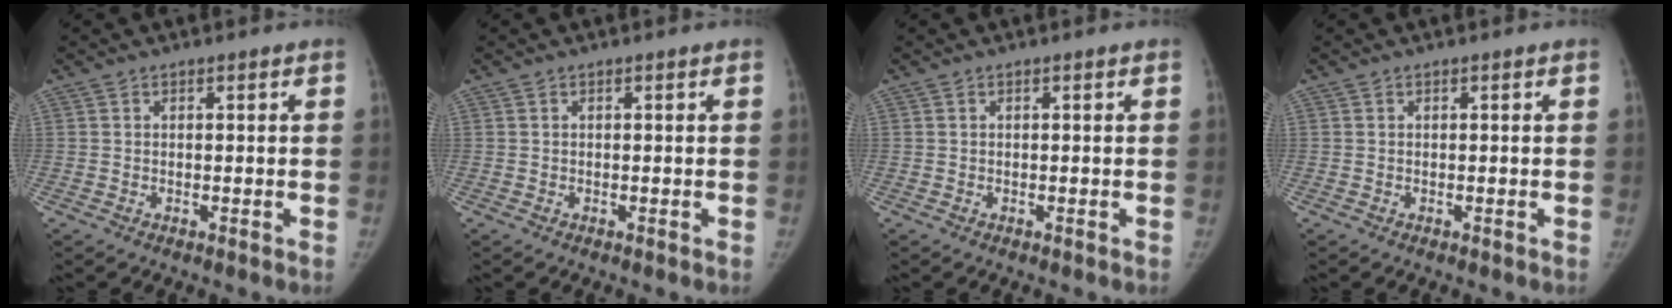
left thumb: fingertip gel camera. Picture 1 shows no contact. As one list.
[{"total": 0.0}, {"total": 0.0}, {"total": 0.0}]